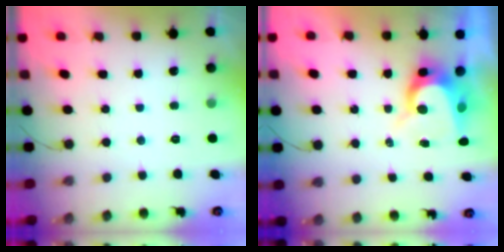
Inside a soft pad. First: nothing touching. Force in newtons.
{"total": 8.2, "press": 8.2, "slide": 0.5}